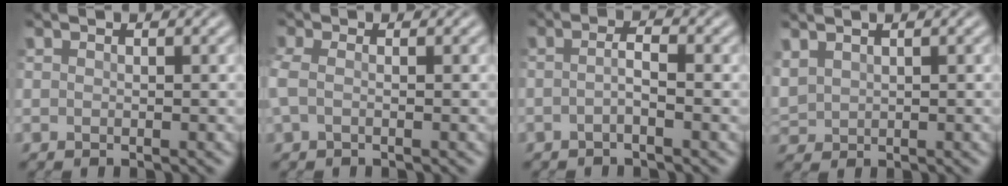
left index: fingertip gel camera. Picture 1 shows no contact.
{"total": 1.8, "force": [-0.3, 1.0, 1.5], "torque": [-0.043, 0.001, -0.014]}
{"total": 1.7, "force": [-0.7, 0.2, 1.5], "torque": [-0.031, 0.000, -0.020]}
{"total": 2.0, "force": [1.2, 1.2, 1.0], "torque": [-0.034, 0.006, 0.029]}